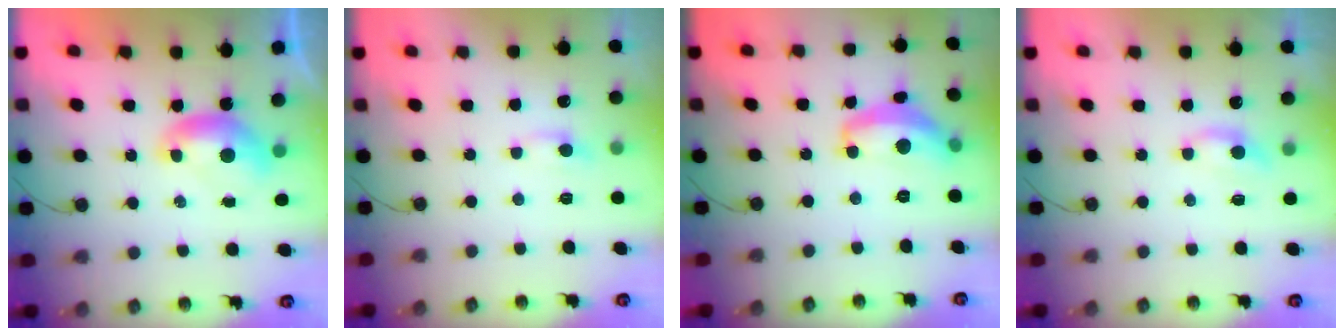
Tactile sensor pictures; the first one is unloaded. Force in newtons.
{"total": 0.7, "press": 0.3, "slide": 0.6}
{"total": 8.8, "press": 8.7, "slide": 0.8}
{"total": 0.6, "press": 0.3, "slide": 0.5}